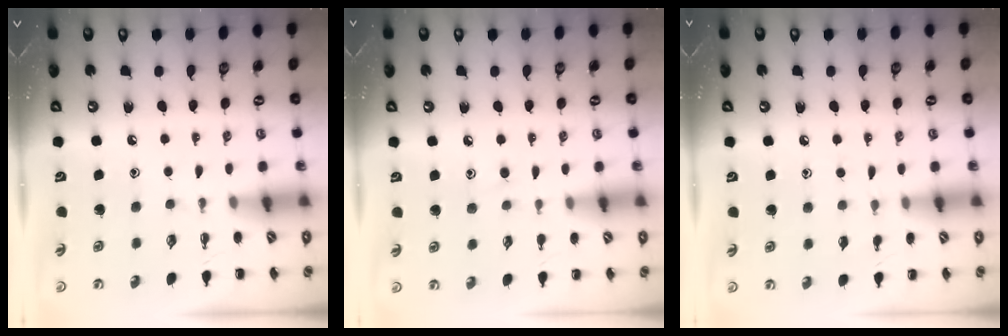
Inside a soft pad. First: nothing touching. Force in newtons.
{"total": 6.0, "press": 5.6, "slide": 2.3}
{"total": 6.4, "press": 6.1, "slide": 1.9}